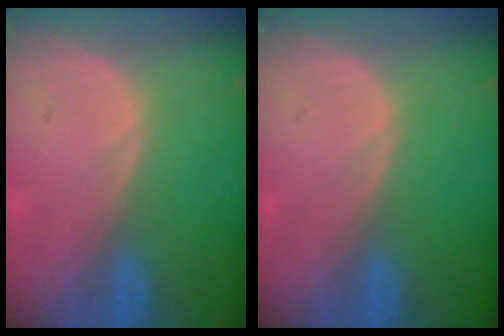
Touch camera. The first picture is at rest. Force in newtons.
{"total": 0.0}